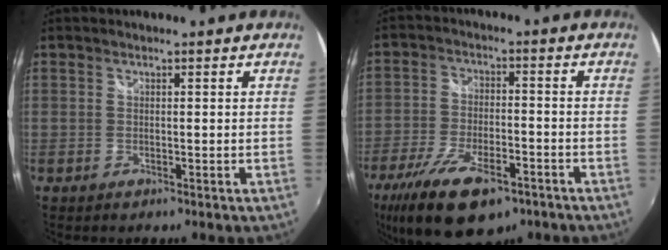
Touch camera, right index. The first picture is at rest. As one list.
[{"total": 16.8, "force": [-10.7, 6.9, 11.0], "torque": [-0.232, -0.039, -0.180]}]